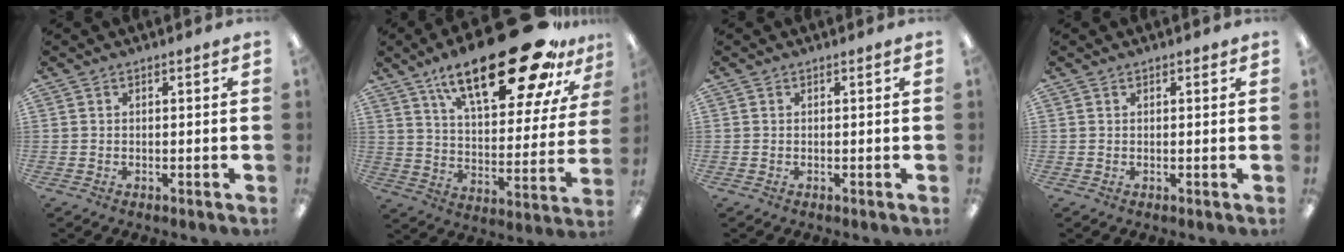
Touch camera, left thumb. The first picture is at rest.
{"total": 28.3, "force": [18.7, 10.0, 18.7], "torque": [-0.279, -0.112, 0.300]}
{"total": 0.0}
{"total": 0.7, "force": [0.4, 0.4, 0.4], "torque": [-0.009, 0.003, 0.007]}